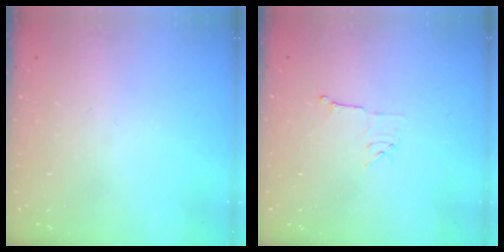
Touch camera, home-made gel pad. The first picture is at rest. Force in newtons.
{"total": 6.0, "press": 6.0, "slide": 0.5}